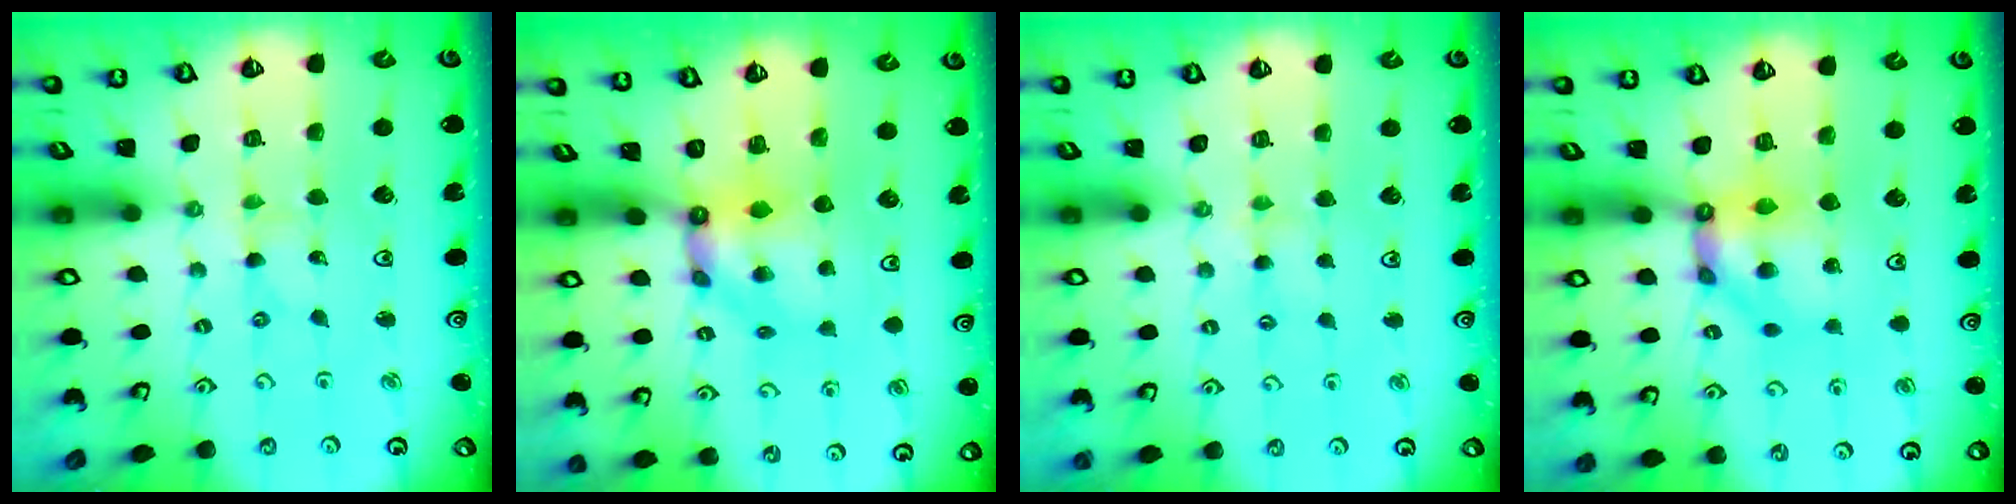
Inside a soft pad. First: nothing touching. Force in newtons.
{"total": 7.2, "press": 7.2, "slide": 0.3}
{"total": 2.8, "press": 2.8, "slide": 0.4}
{"total": 8.8, "press": 8.8, "slide": 0.7}